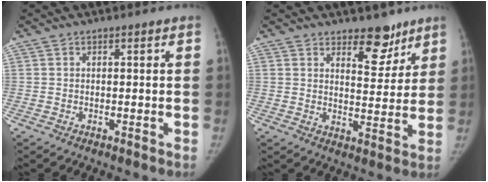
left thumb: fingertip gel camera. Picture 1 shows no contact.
{"total": 7.5, "force": [5.4, 3.6, 3.7], "torque": [-0.017, -0.039, 0.081]}